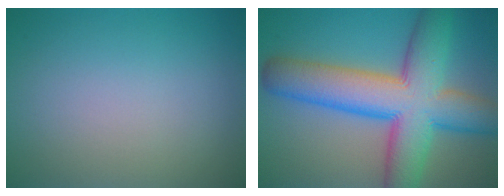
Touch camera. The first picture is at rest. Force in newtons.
{"total": 12.2, "press": 12.2, "slide": 0.4}